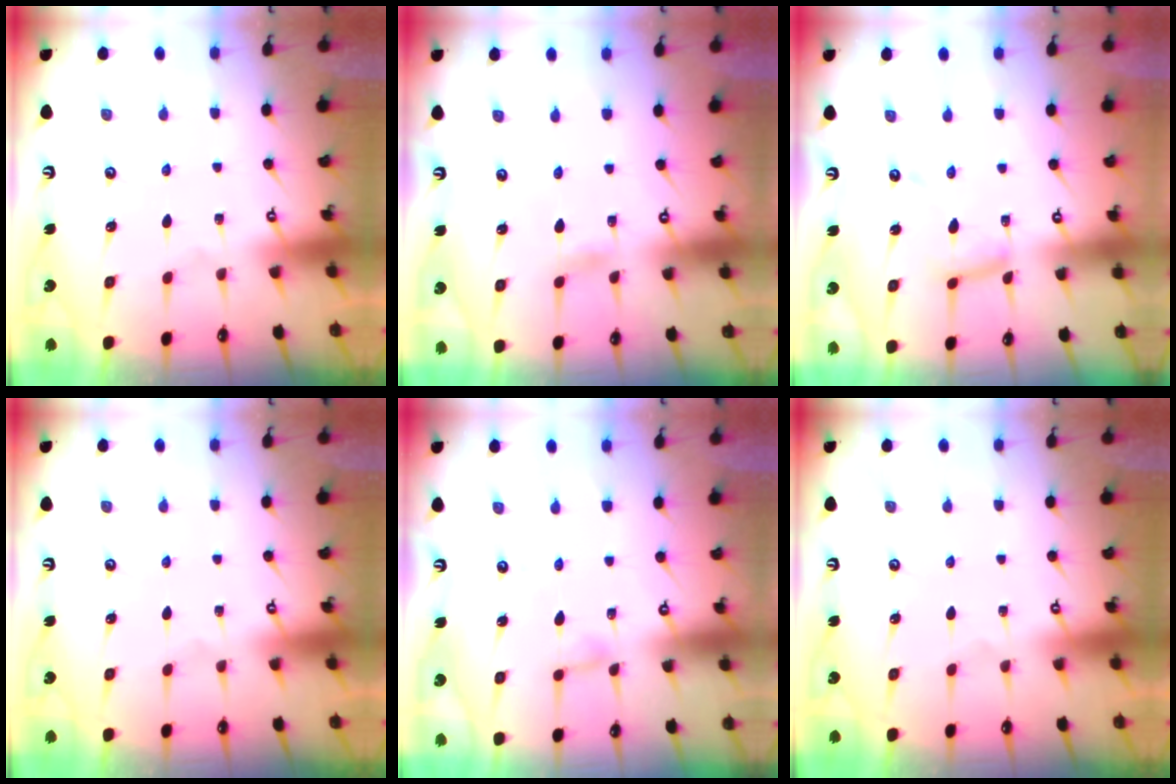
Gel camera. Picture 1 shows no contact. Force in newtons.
{"total": 2.4, "press": 2.3, "slide": 0.3}
{"total": 6.2, "press": 6.2, "slide": 0.3}
{"total": 0.0}
{"total": 2.8, "press": 2.7, "slide": 0.3}
{"total": 0.0}